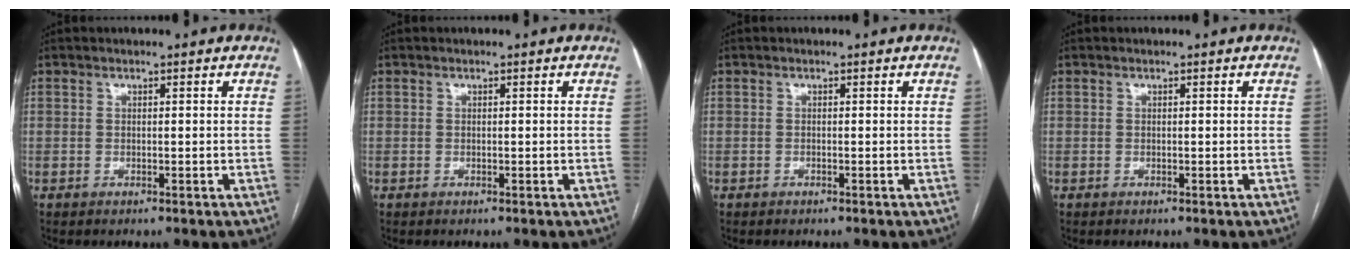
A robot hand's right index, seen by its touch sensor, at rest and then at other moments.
{"total": 0.0}
{"total": 0.0}
{"total": 0.0}